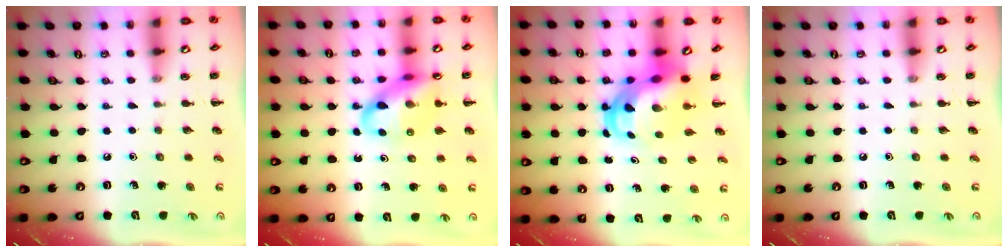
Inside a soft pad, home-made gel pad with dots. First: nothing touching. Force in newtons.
{"total": 14.3, "press": 13.8, "slide": 3.7}
{"total": 7.2, "press": 6.9, "slide": 2.0}
{"total": 0.0}